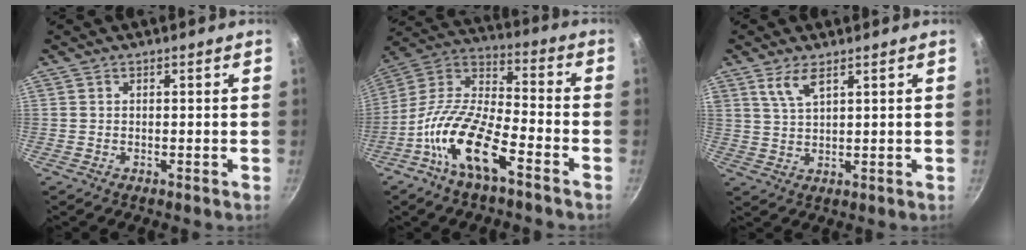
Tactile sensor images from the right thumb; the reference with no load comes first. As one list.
[{"total": 17.1, "force": [-8.7, 6.3, 13.3], "torque": [-0.245, 0.063, -0.187]}, {"total": 4.6, "force": [2.7, 1.6, 3.3], "torque": [-0.063, -0.013, 0.060]}]